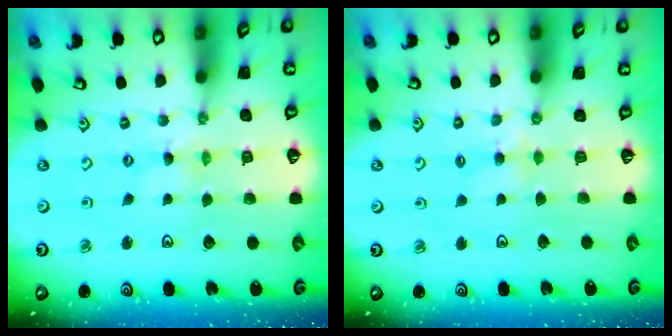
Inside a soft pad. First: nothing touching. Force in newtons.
{"total": 3.9, "press": 3.9, "slide": 0.3}